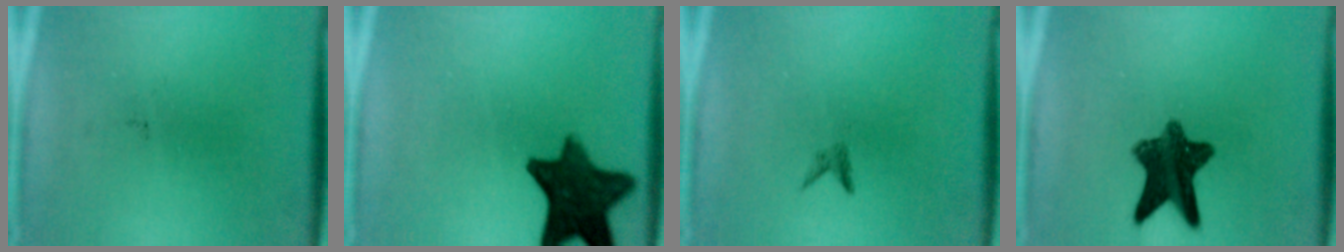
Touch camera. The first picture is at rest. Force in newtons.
{"total": 12.0}
{"total": 0.8}
{"total": 10.0}